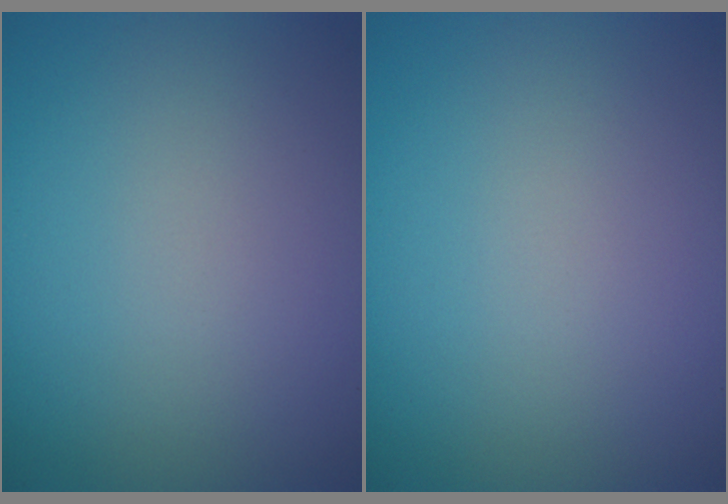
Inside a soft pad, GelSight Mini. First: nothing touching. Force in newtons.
{"total": 0.0}